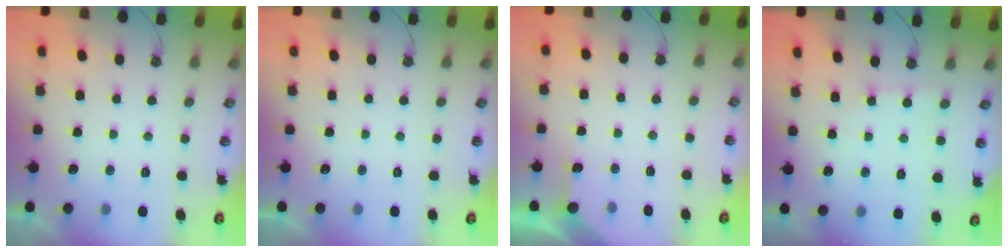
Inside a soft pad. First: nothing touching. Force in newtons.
{"total": 0.0}
{"total": 2.6, "press": 2.6, "slide": 0.3}
{"total": 2.7, "press": 2.7, "slide": 0.5}